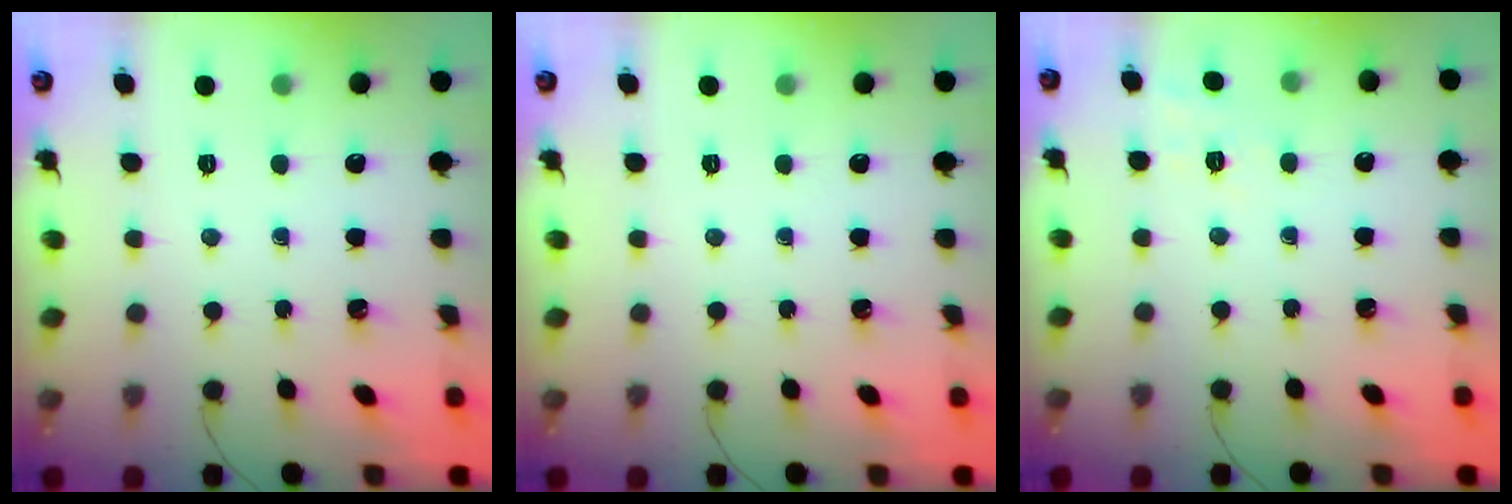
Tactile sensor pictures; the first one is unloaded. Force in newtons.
{"total": 0.0}
{"total": 2.0, "press": 0.9, "slide": 1.8}